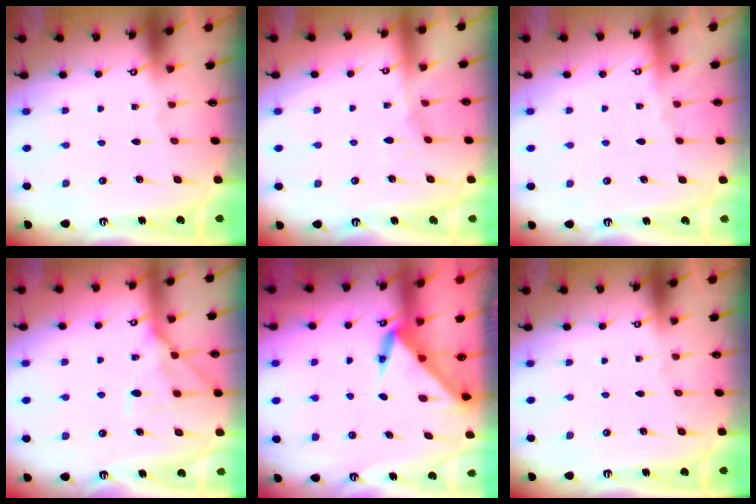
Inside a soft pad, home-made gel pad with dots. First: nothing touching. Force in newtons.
{"total": 4.7, "press": 4.7, "slide": 0.7}
{"total": 1.6, "press": 1.6, "slide": 0.4}
{"total": 13.0, "press": 13.0, "slide": 1.2}
{"total": 3.4, "press": 3.4, "slide": 0.1}
{"total": 0.0}